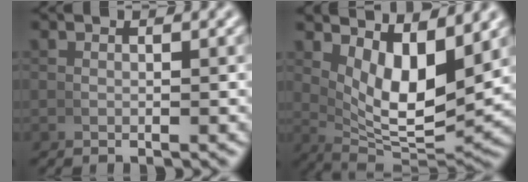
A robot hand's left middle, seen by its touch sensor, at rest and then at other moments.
{"total": 9.2, "force": [2.2, 4.1, 7.9], "torque": [-0.119, -0.030, 0.049]}